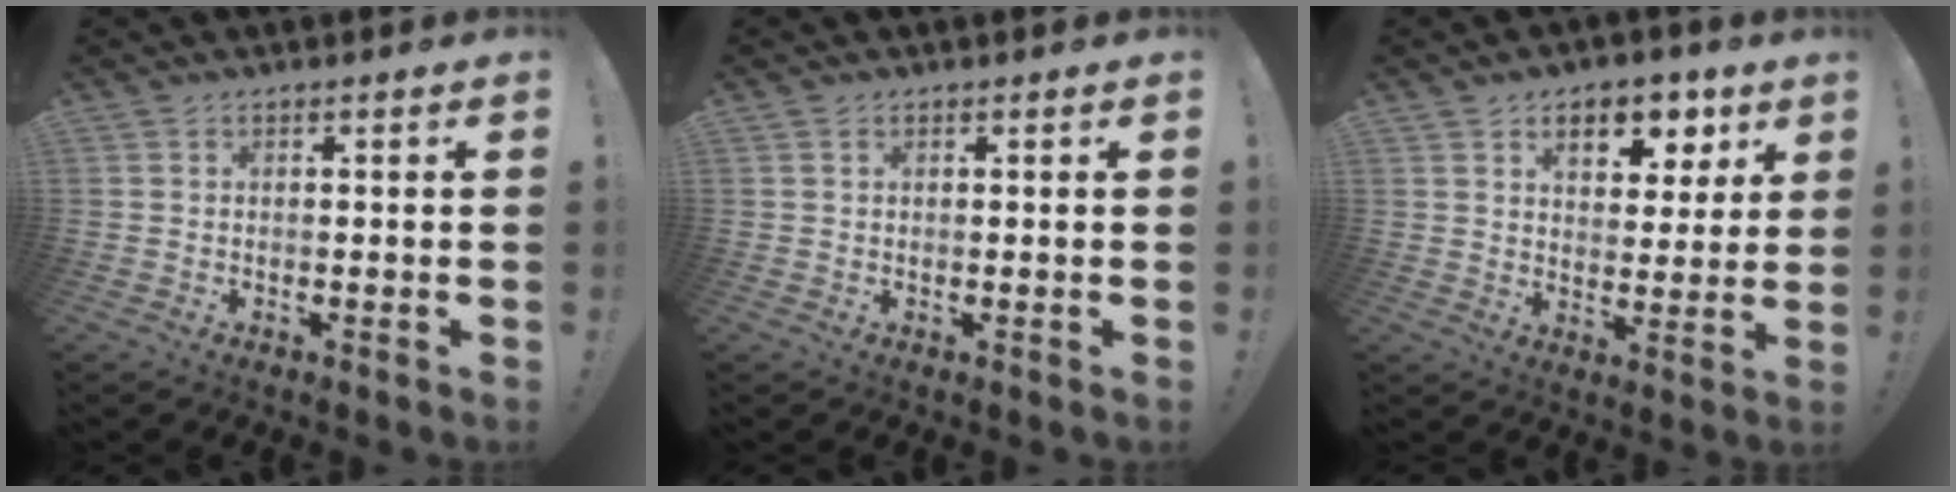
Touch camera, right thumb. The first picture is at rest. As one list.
[{"total": 0.7, "force": [0.4, 0.5, 0.1], "torque": [-0.002, -0.001, 0.009]}, {"total": 10.0, "force": [5.5, 6.0, 5.9], "torque": [-0.081, -0.027, 0.096]}]